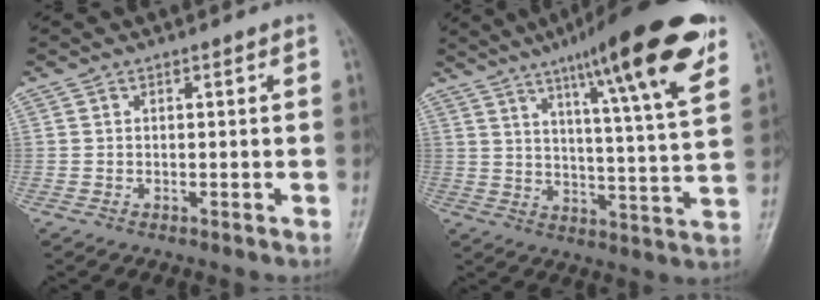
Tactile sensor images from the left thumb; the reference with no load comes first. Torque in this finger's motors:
{"motor_torque": [0.97, 0.12, 1.57, -1.21, 0.34]}